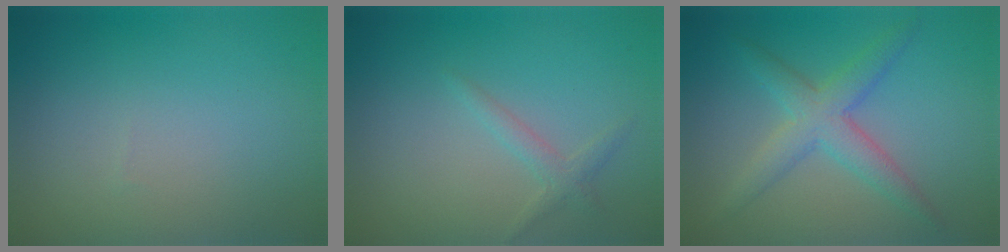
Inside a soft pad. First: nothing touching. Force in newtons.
{"total": 1.4, "press": 1.4, "slide": 0.1}
{"total": 3.7, "press": 3.7, "slide": 0.1}